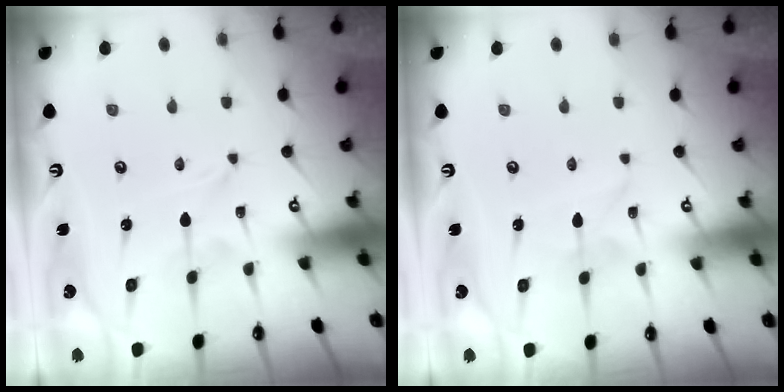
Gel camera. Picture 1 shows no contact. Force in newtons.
{"total": 1.9, "press": 1.9, "slide": 0.1}